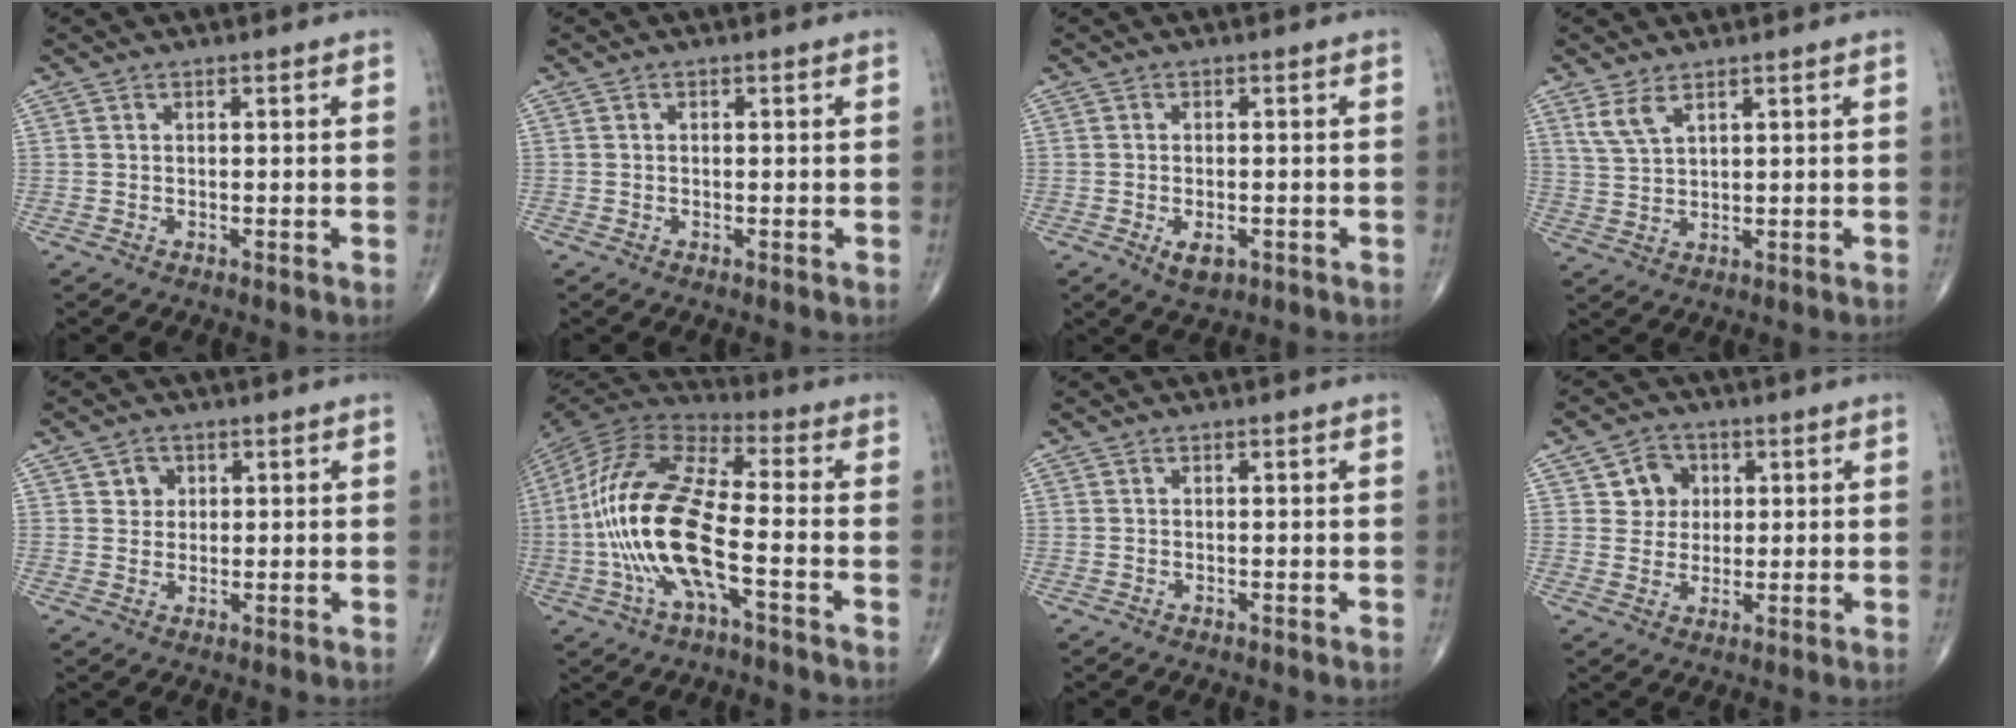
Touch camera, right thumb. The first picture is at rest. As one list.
[{"total": 0.0}, {"total": 3.7, "force": [-1.4, 2.0, 2.8], "torque": [-0.042, -0.001, -0.015]}, {"total": 4.1, "force": [2.6, 1.6, 2.8], "torque": [-0.060, -0.008, 0.062]}, {"total": 2.8, "force": [1.1, 2.5, 0.8], "torque": [0.004, -0.004, 0.014]}, {"total": 19.9, "force": [-4.3, 6.6, 18.3], "torque": [-0.398, 0.031, -0.082]}, {"total": 0.0}, {"total": 5.8, "force": [1.7, 5.2, 1.7], "torque": [0.004, -0.001, 0.025]}]